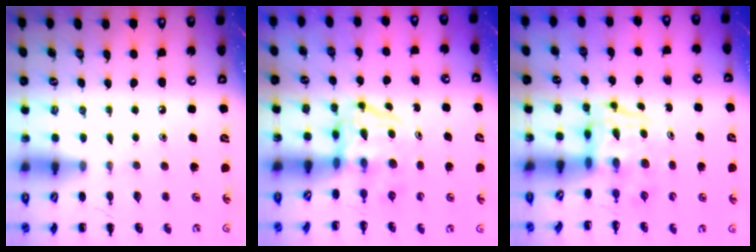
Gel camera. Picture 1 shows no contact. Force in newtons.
{"total": 3.8, "press": 3.8, "slide": 0.5}
{"total": 3.3, "press": 3.2, "slide": 0.5}